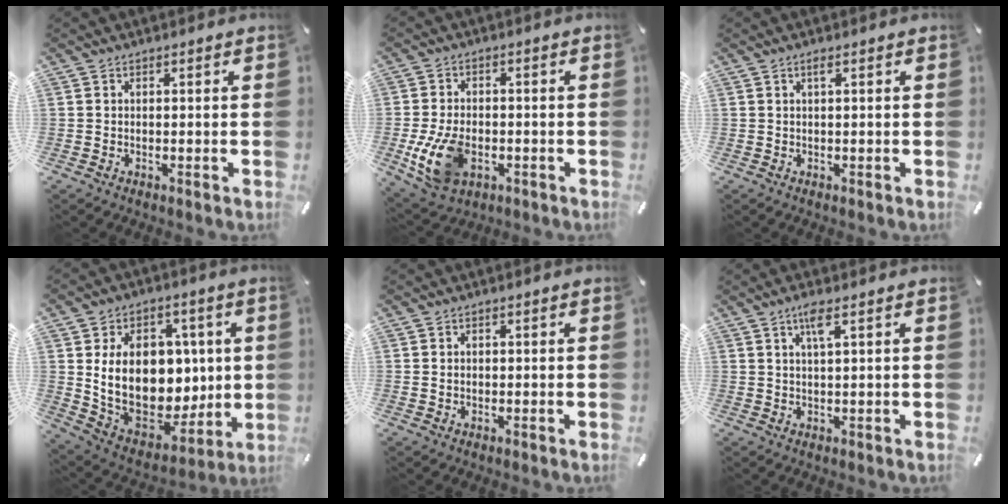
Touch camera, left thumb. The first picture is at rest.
{"total": 11.4, "force": [-2.9, 7.6, 8.0], "torque": [-0.173, 0.000, -0.050]}
{"total": 1.0, "force": [0.3, 0.1, 0.9], "torque": [-0.019, 0.002, 0.005]}
{"total": 21.5, "force": [3.6, 15.7, 14.2], "torque": [-0.255, -0.032, 0.078]}
{"total": 1.1, "force": [0.0, 0.9, 0.5], "torque": [-0.011, 0.006, -0.002]}
{"total": 3.8, "force": [2.0, 0.4, 3.2], "torque": [-0.069, 0.003, 0.032]}